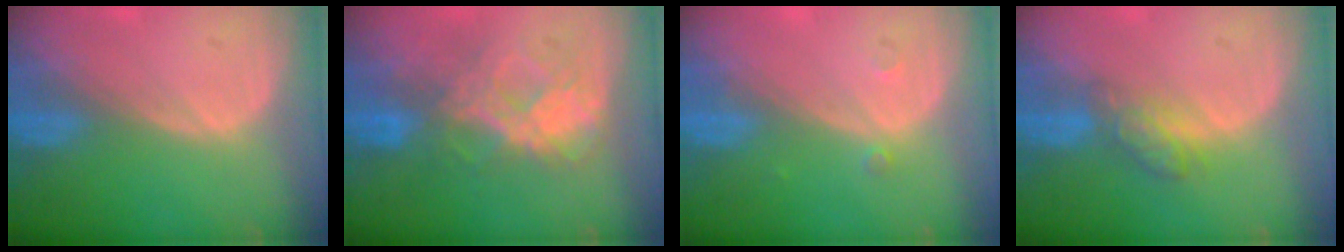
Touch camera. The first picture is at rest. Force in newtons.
{"total": 7.8, "press": 7.3, "slide": 2.8}
{"total": 0.8, "press": 0.8, "slide": 0.1}
{"total": 4.1, "press": 4.1, "slide": 0.4}